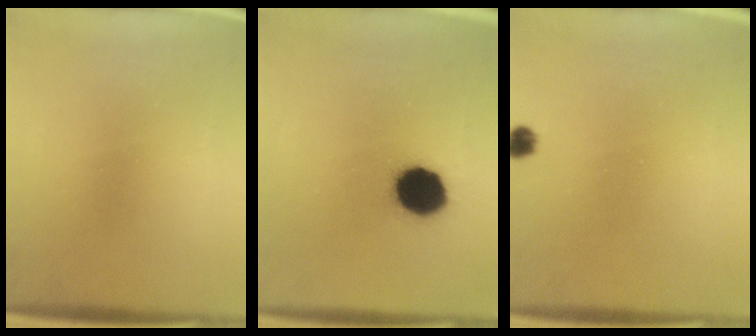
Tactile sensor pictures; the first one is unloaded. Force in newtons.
{"total": 12.6}
{"total": 1.8}